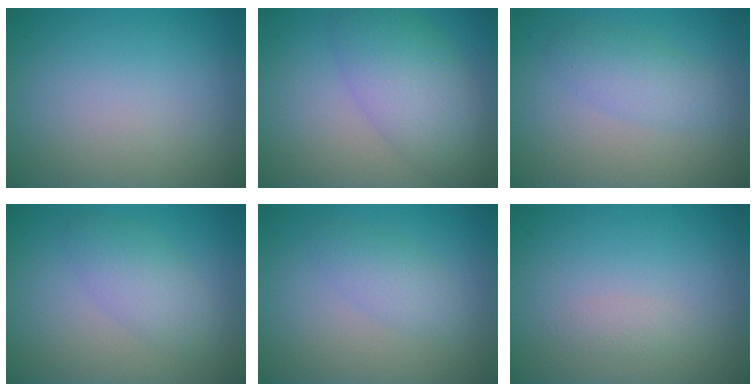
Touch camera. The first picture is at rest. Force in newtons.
{"total": 5.9, "press": 5.9, "slide": 0.1}
{"total": 2.4, "press": 2.4, "slide": 0.1}
{"total": 2.9, "press": 2.9, "slide": 0.1}
{"total": 2.1, "press": 2.1, "slide": 0.1}
{"total": 0.8, "press": 0.8, "slide": 0.0}